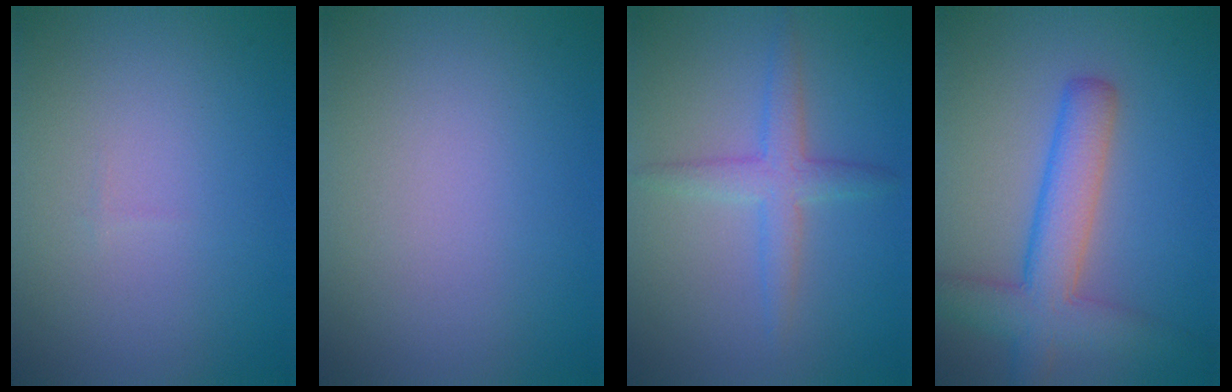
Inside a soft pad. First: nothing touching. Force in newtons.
{"total": 0.0}
{"total": 2.9, "press": 2.9, "slide": 0.1}
{"total": 5.9, "press": 5.9, "slide": 0.3}